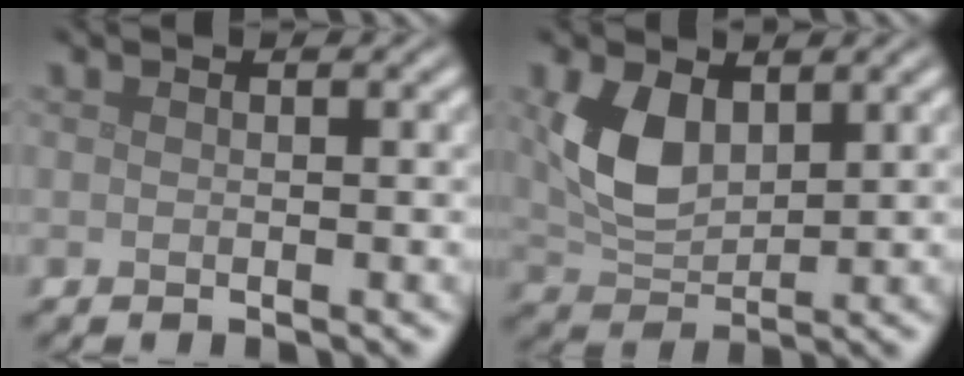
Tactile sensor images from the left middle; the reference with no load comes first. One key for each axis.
{"total": 4.9, "fx": 1.6, "fy": 2.9, "fz": 3.6, "tx": -0.090, "ty": -0.001, "tz": 0.037}